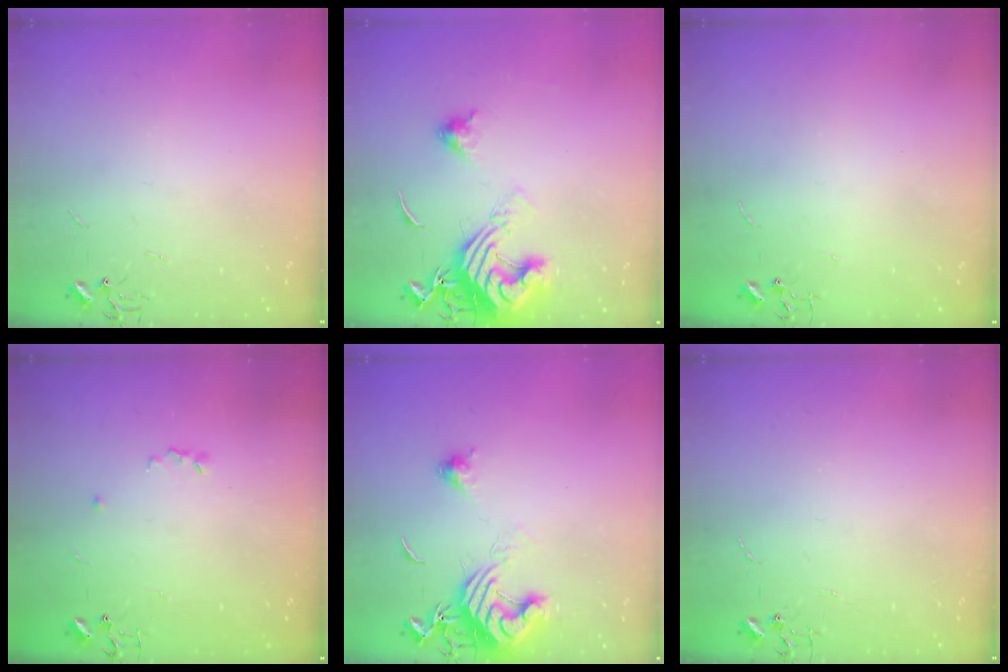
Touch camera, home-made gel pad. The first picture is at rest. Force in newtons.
{"total": 15.0, "press": 14.8, "slide": 1.8}
{"total": 0.0}
{"total": 3.2, "press": 3.1, "slide": 0.7}
{"total": 13.8, "press": 13.7, "slide": 1.7}
{"total": 0.0}